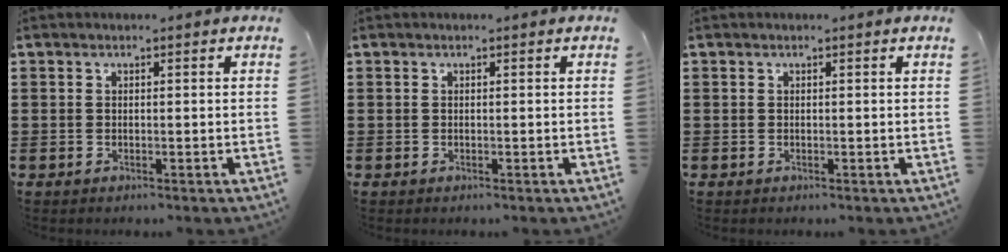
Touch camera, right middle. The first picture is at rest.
{"total": 0.0}
{"total": 0.0}